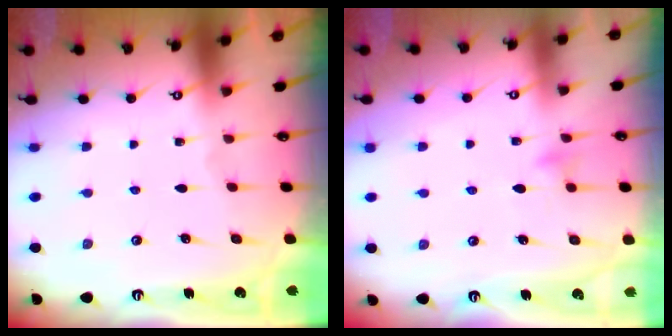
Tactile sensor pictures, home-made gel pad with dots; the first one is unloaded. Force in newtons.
{"total": 6.3, "press": 6.3, "slide": 0.4}